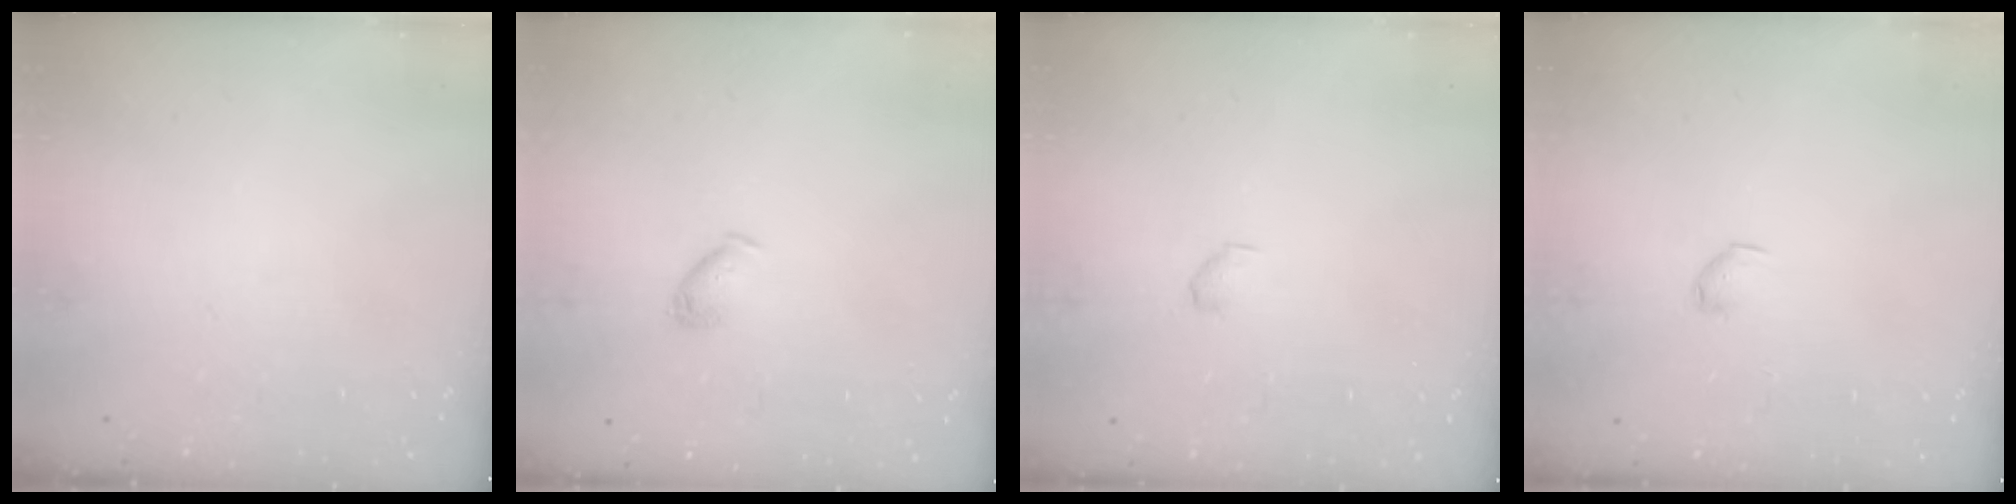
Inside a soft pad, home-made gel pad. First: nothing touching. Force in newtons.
{"total": 6.0, "press": 5.9, "slide": 1.2}
{"total": 2.9, "press": 2.9, "slide": 0.5}
{"total": 2.9, "press": 2.9, "slide": 0.5}